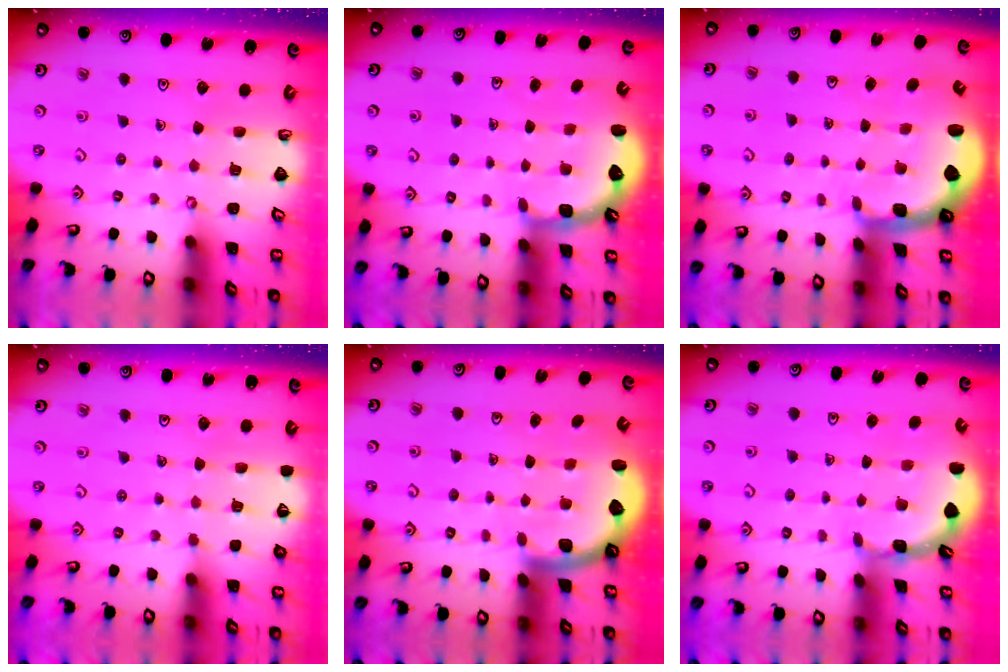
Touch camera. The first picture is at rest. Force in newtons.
{"total": 2.6, "press": 2.2, "slide": 1.4}
{"total": 2.7, "press": 2.2, "slide": 1.5}
{"total": 2.5, "press": 2.5, "slide": 0.4}
{"total": 2.4, "press": 2.4, "slide": 0.3}
{"total": 1.5, "press": 1.5, "slide": 0.1}